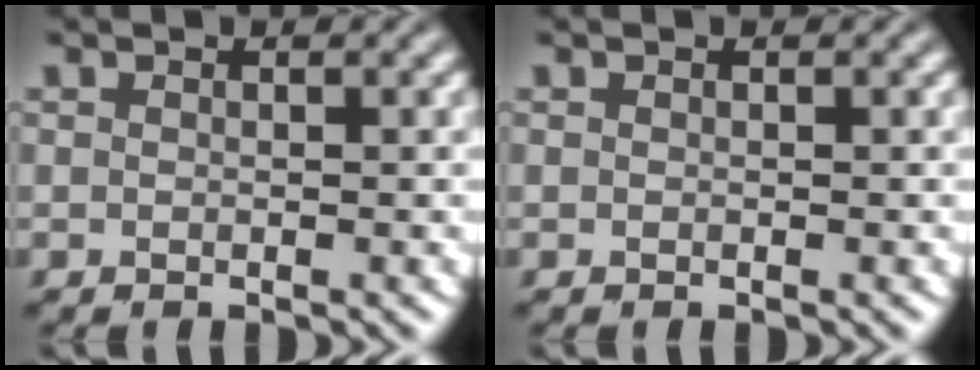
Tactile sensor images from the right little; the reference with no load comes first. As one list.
[{"total": 0.0}]